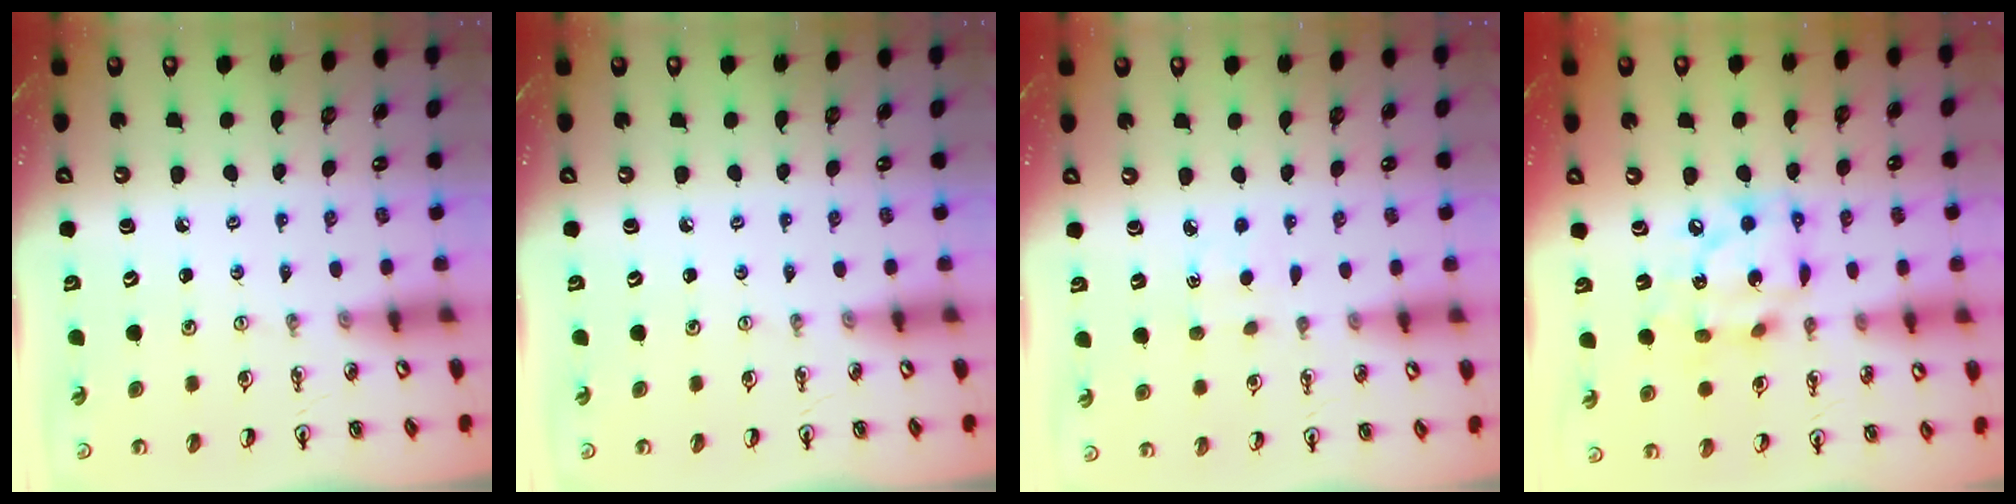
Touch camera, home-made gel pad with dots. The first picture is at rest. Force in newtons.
{"total": 0.0}
{"total": 1.5, "press": 1.5, "slide": 0.2}
{"total": 14.0, "press": 14.0, "slide": 1.1}